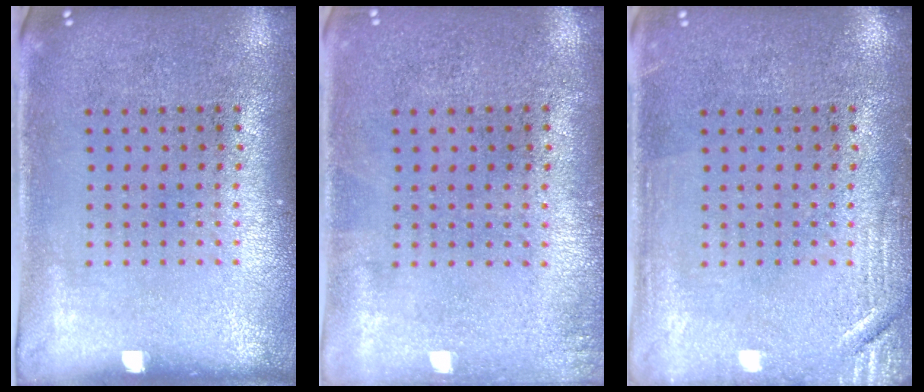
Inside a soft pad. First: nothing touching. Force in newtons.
{"total": 0.7, "press": 0.7, "slide": 0.1}
{"total": 2.1, "press": 2.0, "slide": 0.4}